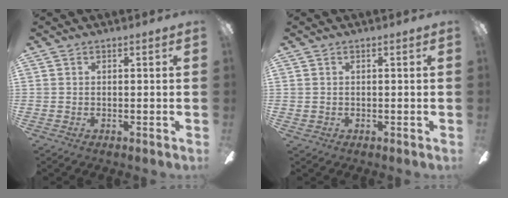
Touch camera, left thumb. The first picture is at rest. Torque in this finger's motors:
{"motor_torque": [-0.39, 0.38, 0.04, -0.17, 0.00]}